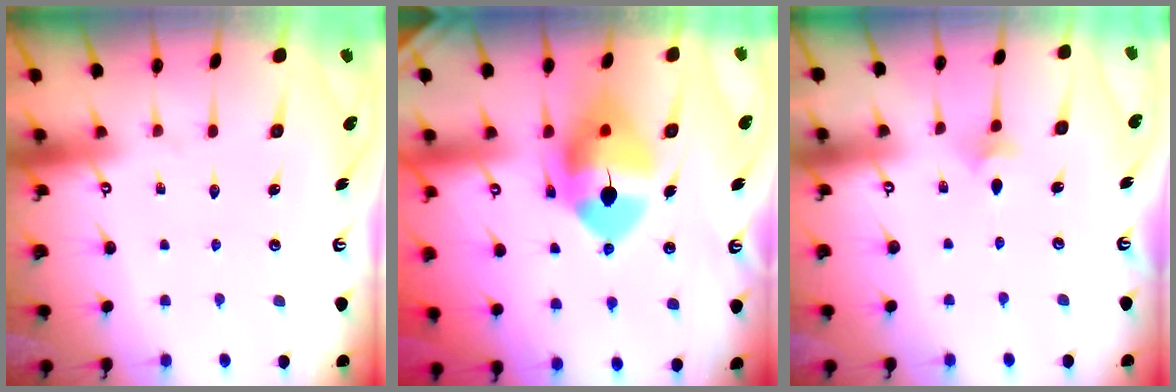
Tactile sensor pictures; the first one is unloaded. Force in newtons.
{"total": 13.1, "press": 13.0, "slide": 1.9}
{"total": 2.9, "press": 2.8, "slide": 0.7}